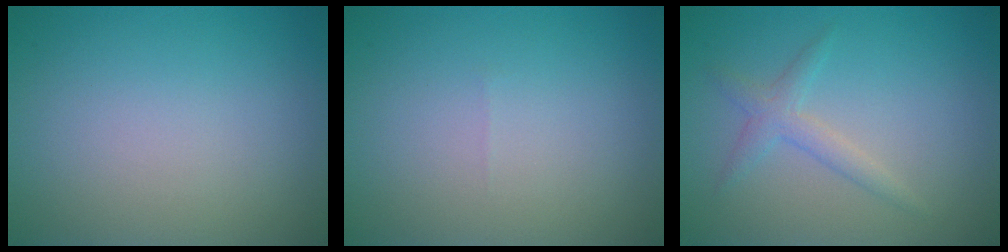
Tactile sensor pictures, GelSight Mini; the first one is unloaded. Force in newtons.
{"total": 0.0}
{"total": 1.8, "press": 1.8, "slide": 0.1}